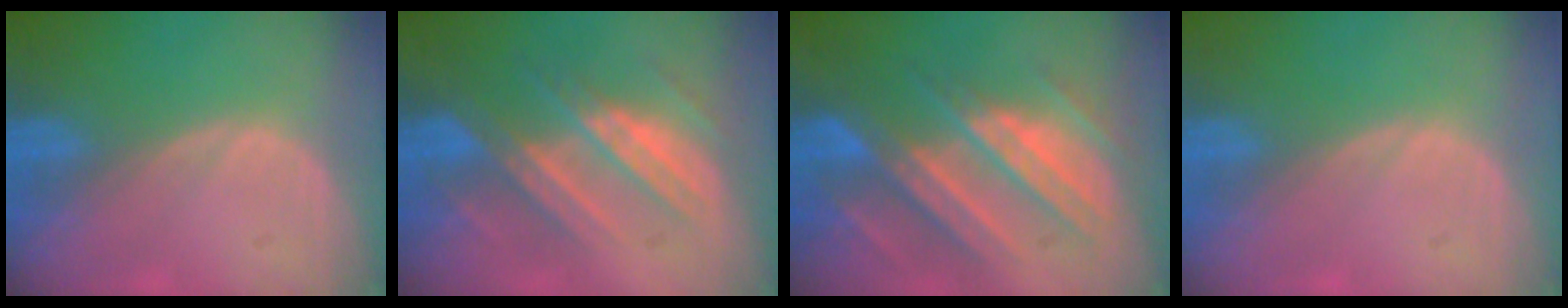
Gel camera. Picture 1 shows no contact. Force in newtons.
{"total": 7.5, "press": 7.5, "slide": 0.5}
{"total": 10.8, "press": 9.6, "slide": 4.9}
{"total": 0.0}